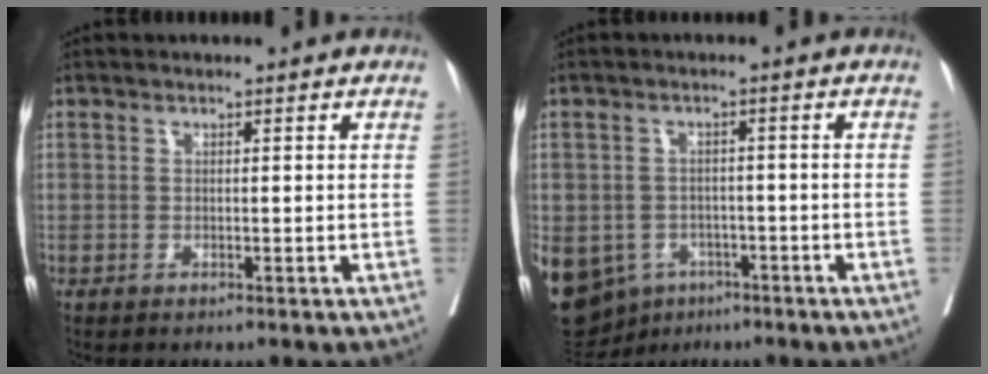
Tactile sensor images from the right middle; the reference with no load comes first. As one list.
[{"total": 19.1, "force": [-8.5, 15.3, 7.7], "torque": [-0.242, -0.002, -0.112]}]